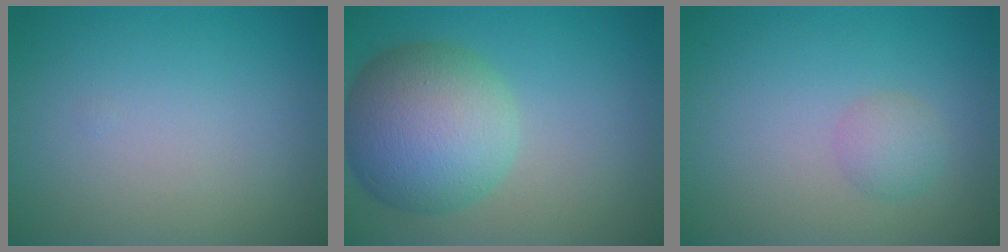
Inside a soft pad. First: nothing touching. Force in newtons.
{"total": 8.8, "press": 8.8, "slide": 0.3}
{"total": 1.6, "press": 1.6, "slide": 0.0}